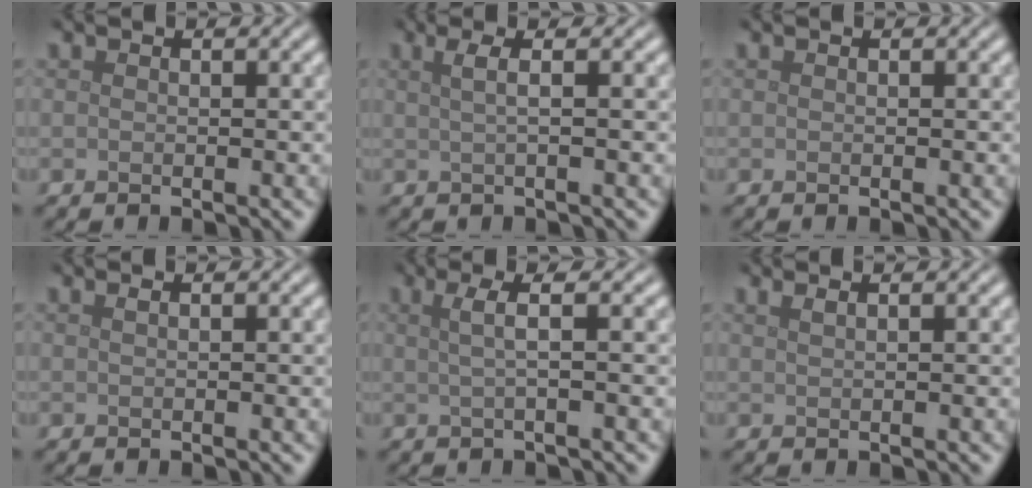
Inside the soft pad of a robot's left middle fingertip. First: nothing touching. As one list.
[{"total": 2.4, "force": [0.7, 0.8, 2.1], "torque": [-0.030, 0.000, -0.003]}, {"total": 0.0}, {"total": 0.6, "force": [0.3, 0.3, 0.5], "torque": [-0.006, 0.004, 0.003]}, {"total": 2.6, "force": [0.5, 0.6, 2.5], "torque": [-0.041, 0.006, 0.006]}, {"total": 1.3, "force": [0.8, 0.5, 0.8], "torque": [-0.006, -0.003, 0.008]}]